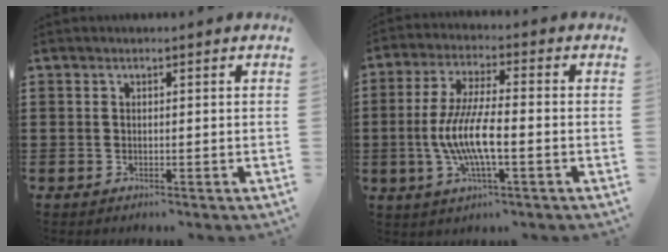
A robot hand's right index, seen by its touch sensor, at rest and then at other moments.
{"total": 8.8, "force": [-2.2, 2.1, 8.3], "torque": [-0.181, -0.010, -0.049]}